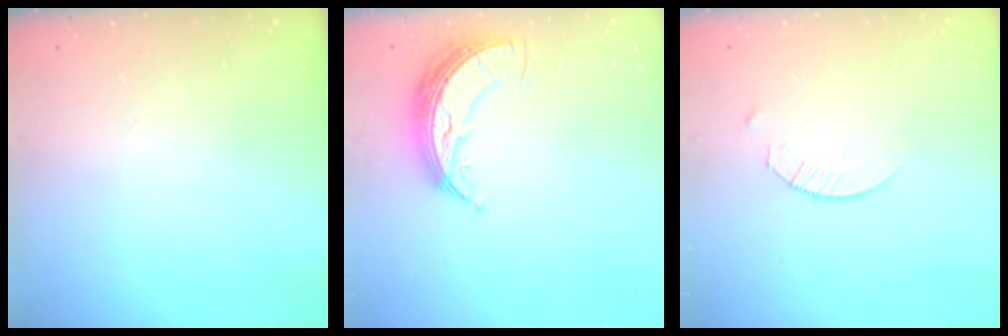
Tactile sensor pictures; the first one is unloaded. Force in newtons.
{"total": 8.9, "press": 8.9, "slide": 0.5}
{"total": 2.4, "press": 2.4, "slide": 0.3}